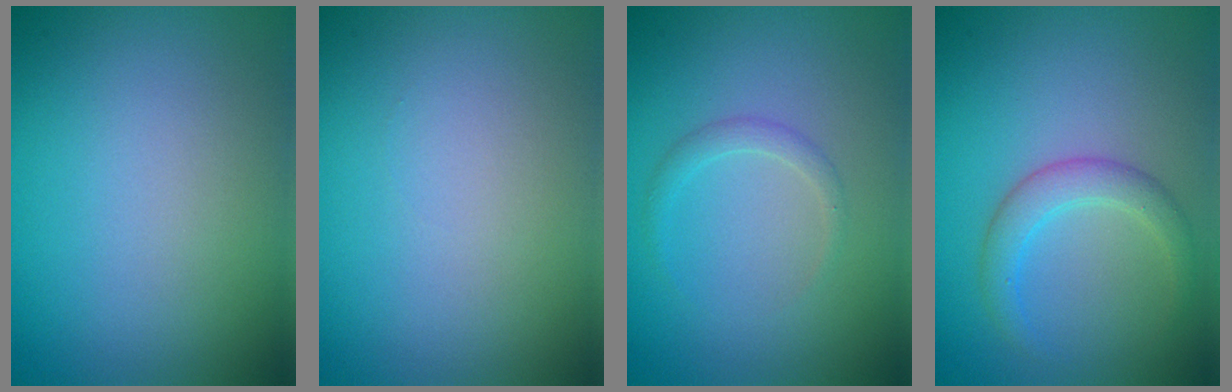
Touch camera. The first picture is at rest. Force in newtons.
{"total": 0.0}
{"total": 1.2, "press": 1.2, "slide": 0.1}
{"total": 2.0, "press": 2.0, "slide": 0.2}